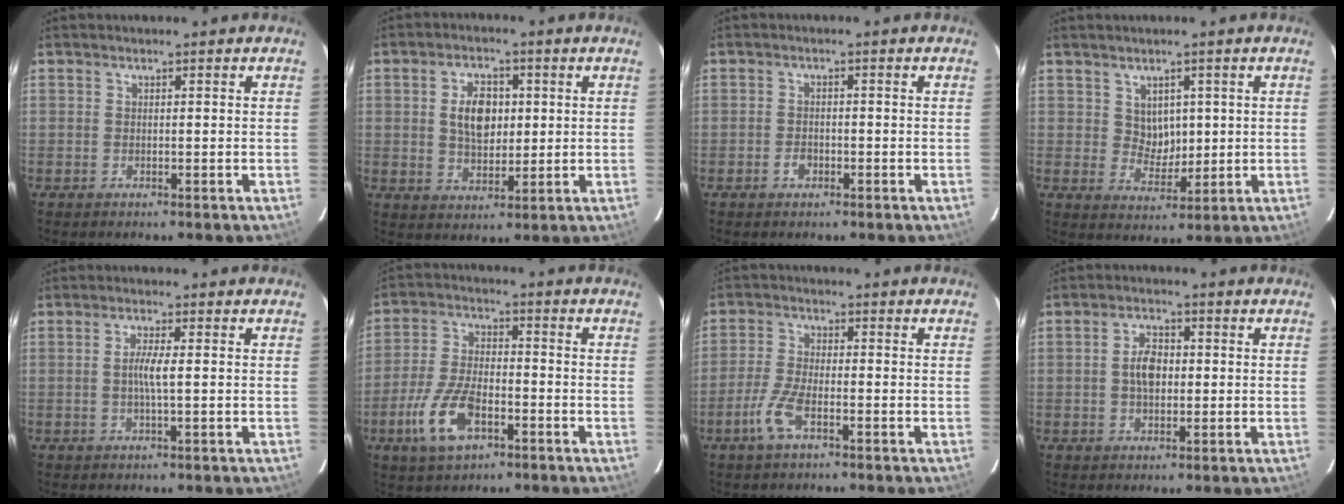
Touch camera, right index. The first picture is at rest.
{"total": 7.6, "force": [1.3, 4.7, 5.8], "torque": [-0.104, 0.010, 0.027]}
{"total": 2.1, "force": [-1.1, 1.5, 1.0], "torque": [-0.019, 0.003, -0.018]}
{"total": 4.4, "force": [1.4, 3.8, 1.8], "torque": [-0.025, 0.002, 0.033]}
{"total": 3.1, "force": [-0.2, 0.0, 3.1], "torque": [-0.059, -0.001, -0.005]}
{"total": 11.6, "force": [-5.4, 5.6, 8.7], "torque": [-0.192, -0.006, -0.096]}
{"total": 6.1, "force": [-3.2, 2.0, 4.8], "torque": [-0.115, -0.003, -0.064]}
{"total": 4.8, "force": [0.0, 3.1, 3.7], "torque": [-0.069, 0.009, 0.001]}